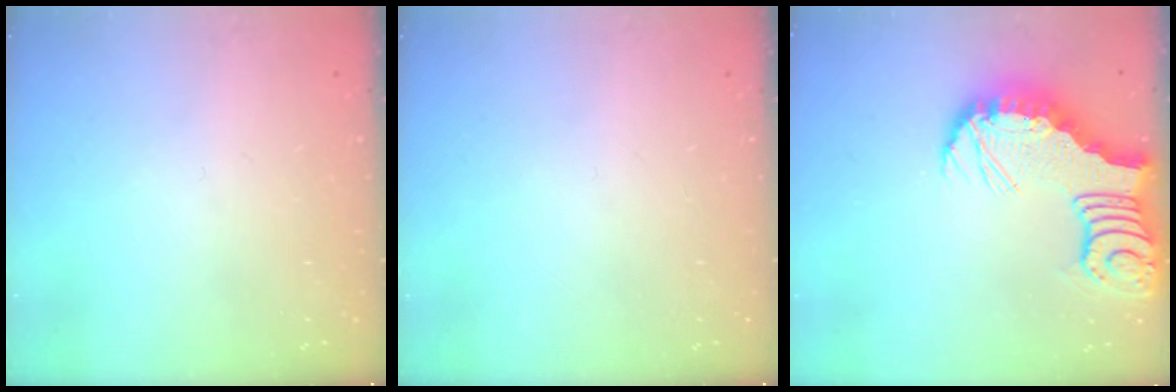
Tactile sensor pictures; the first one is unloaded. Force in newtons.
{"total": 0.0}
{"total": 7.6, "press": 7.6, "slide": 1.0}